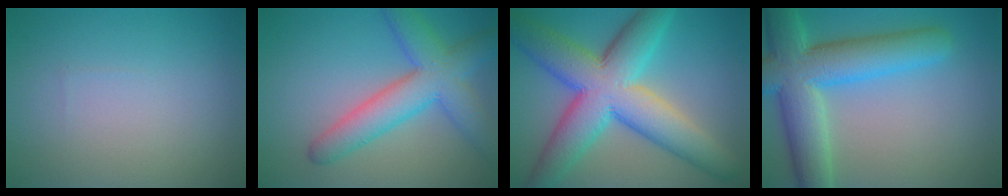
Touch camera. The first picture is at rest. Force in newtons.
{"total": 6.6, "press": 6.6, "slide": 0.4}
{"total": 11.5, "press": 11.5, "slide": 0.5}
{"total": 9.4, "press": 9.4, "slide": 0.6}